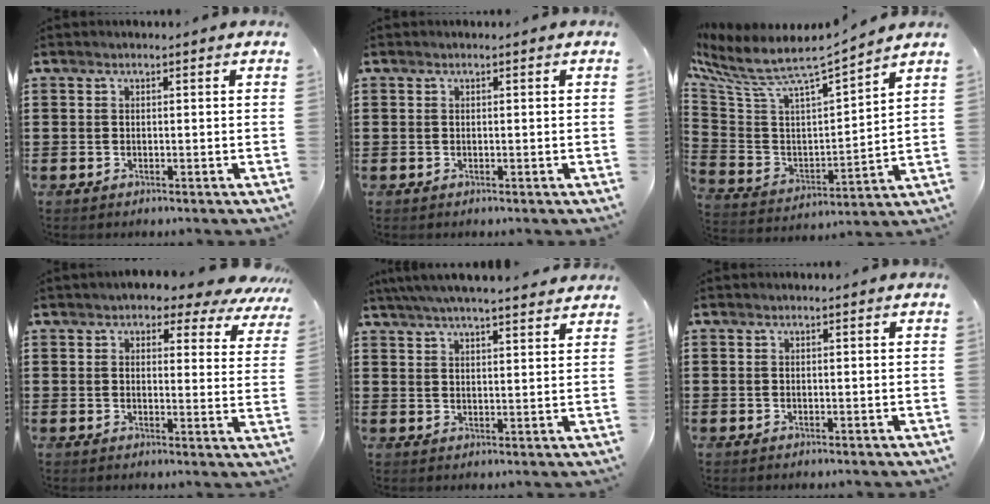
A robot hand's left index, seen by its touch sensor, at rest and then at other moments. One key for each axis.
{"total": 0.0}
{"total": 6.2, "fx": 5.2, "fy": 1.2, "fz": 3.2, "tx": -0.092, "ty": -0.051, "tz": 0.081}
{"total": 4.6, "fx": 3.9, "fy": 1.5, "fz": 2.0, "tx": -0.040, "ty": -0.019, "tz": 0.063}
{"total": 5.1, "fx": 4.7, "fy": -0.1, "fz": 1.9, "tx": -0.051, "ty": -0.015, "tz": 0.085}
{"total": 0.0}